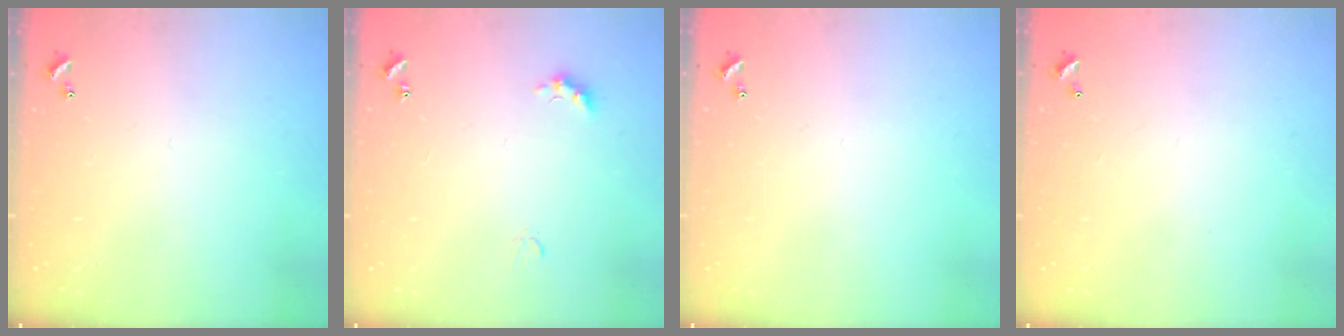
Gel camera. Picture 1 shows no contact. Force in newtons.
{"total": 2.8, "press": 2.7, "slide": 0.6}
{"total": 0.0}
{"total": 2.8, "press": 2.8, "slide": 0.1}